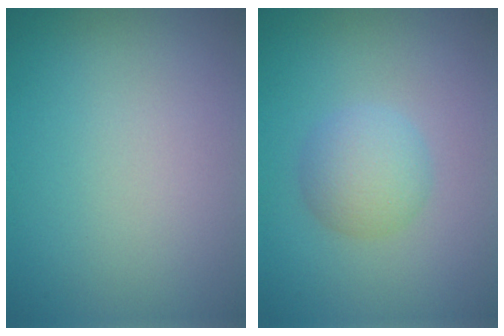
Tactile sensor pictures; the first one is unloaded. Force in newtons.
{"total": 3.0, "press": 3.0, "slide": 0.1}